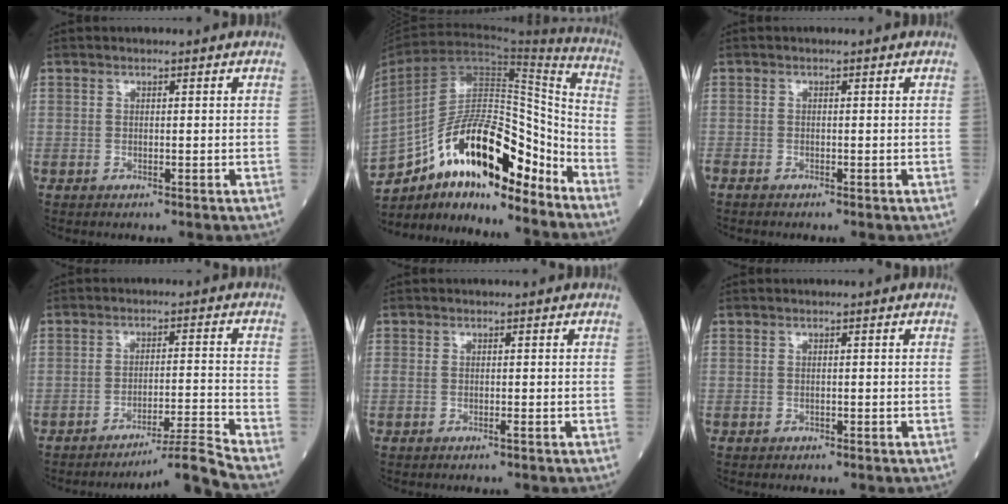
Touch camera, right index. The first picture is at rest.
{"total": 22.5, "force": [-15.1, 7.3, 15.1], "torque": [-0.293, 0.020, -0.257]}
{"total": 1.2, "force": [-1.1, 0.2, 0.4], "torque": [-0.010, -0.003, -0.018]}
{"total": 7.6, "force": [-6.4, -4.2, 0.7], "torque": [-0.009, 0.001, -0.108]}
{"total": 0.6, "force": [-0.3, 0.0, 0.5], "torque": [-0.009, 0.000, -0.006]}
{"total": 0.0}